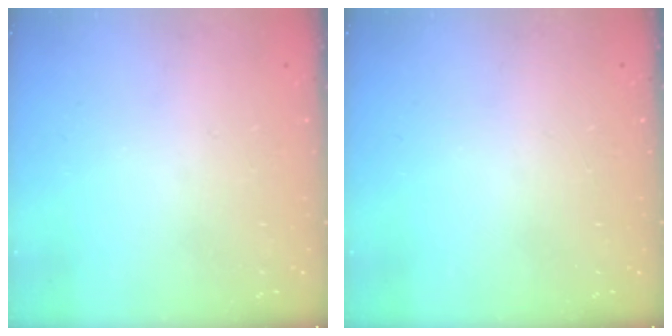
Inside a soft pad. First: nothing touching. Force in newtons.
{"total": 0.0}